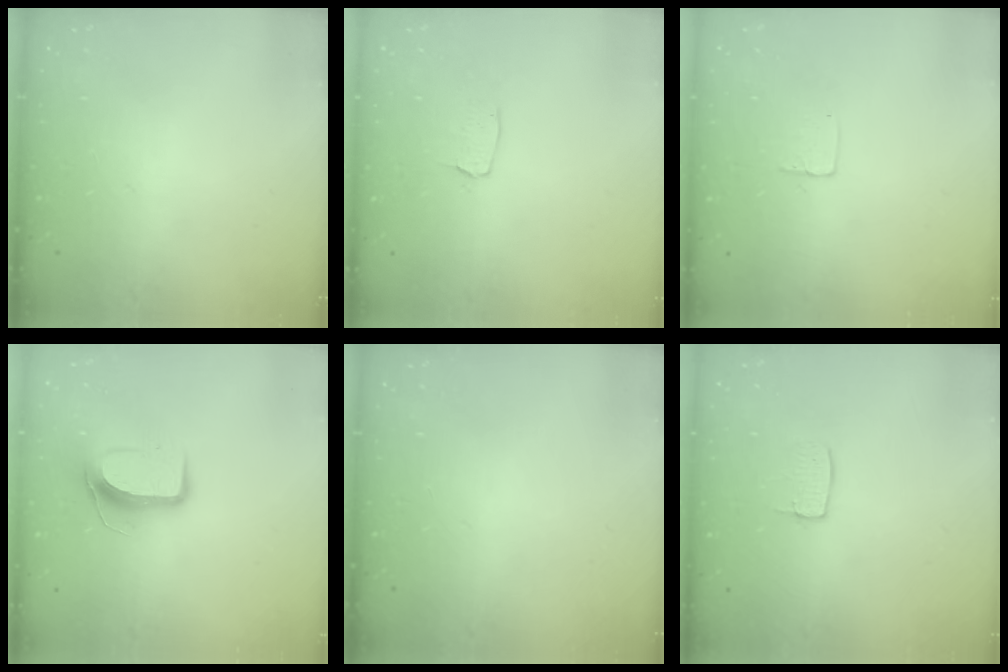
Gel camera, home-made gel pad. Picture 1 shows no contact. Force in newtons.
{"total": 2.9, "press": 2.9, "slide": 0.2}
{"total": 3.5, "press": 3.5, "slide": 0.2}
{"total": 9.4, "press": 9.3, "slide": 0.9}
{"total": 0.0}
{"total": 4.8, "press": 4.8, "slide": 0.3}